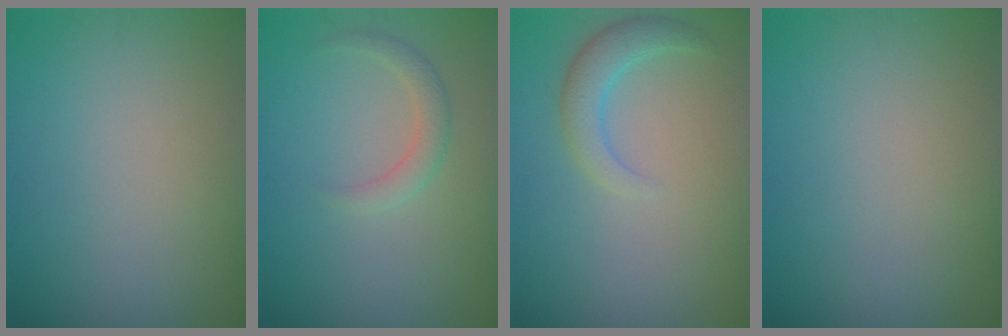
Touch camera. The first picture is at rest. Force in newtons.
{"total": 1.7, "press": 1.7, "slide": 0.1}
{"total": 2.8, "press": 2.8, "slide": 0.3}
{"total": 0.0}